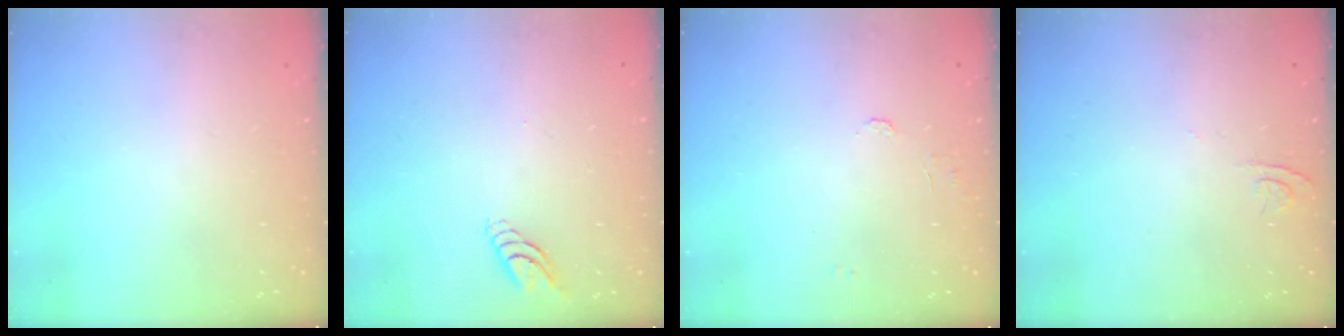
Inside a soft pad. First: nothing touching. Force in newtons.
{"total": 5.3, "press": 5.3, "slide": 0.1}
{"total": 4.1, "press": 4.1, "slide": 0.3}
{"total": 4.3, "press": 4.3, "slide": 0.5}